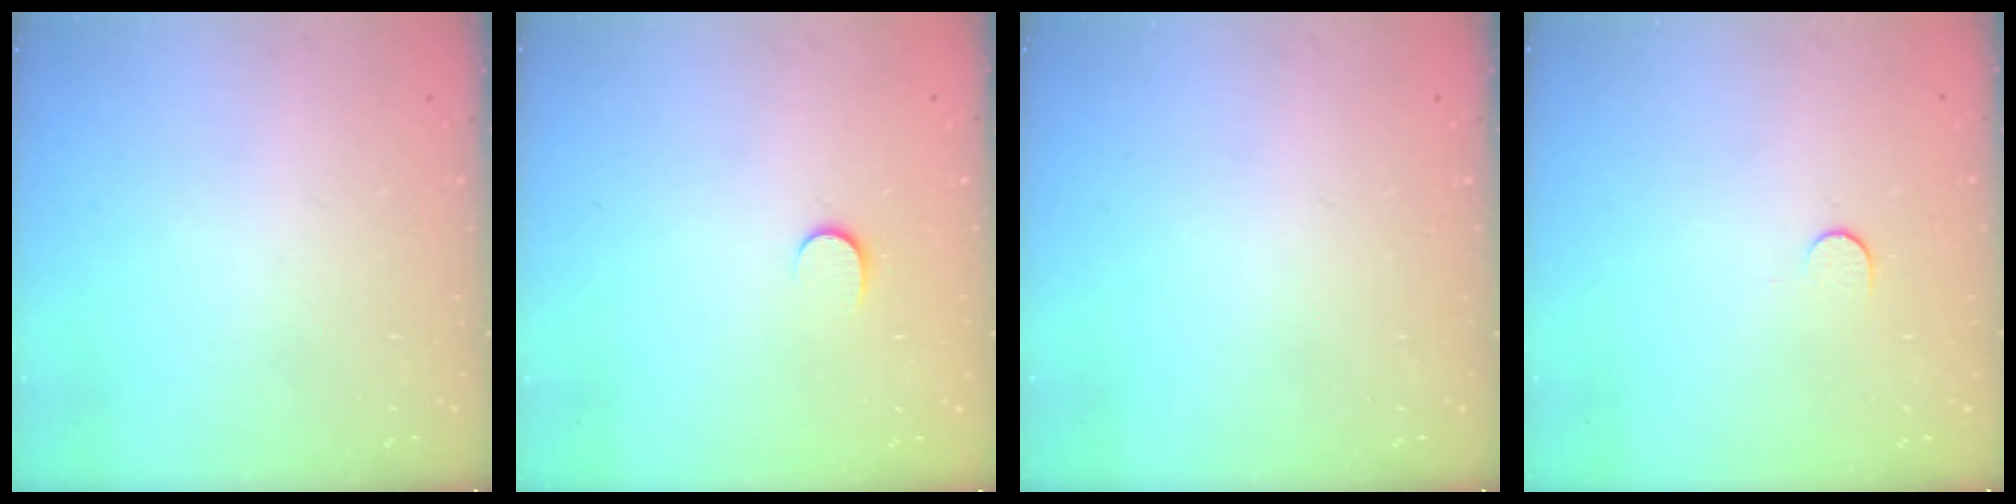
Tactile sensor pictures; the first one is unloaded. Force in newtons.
{"total": 4.4, "press": 4.4, "slide": 0.5}
{"total": 0.0}
{"total": 4.1, "press": 4.1, "slide": 0.4}